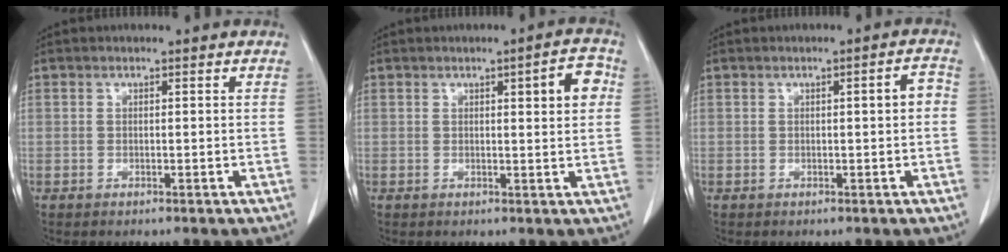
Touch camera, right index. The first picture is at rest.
{"total": 4.5, "force": [1.2, 0.7, 4.2], "torque": [-0.058, 0.004, 0.014]}
{"total": 2.3, "force": [0.0, 0.4, 2.3], "torque": [-0.031, 0.005, -0.002]}